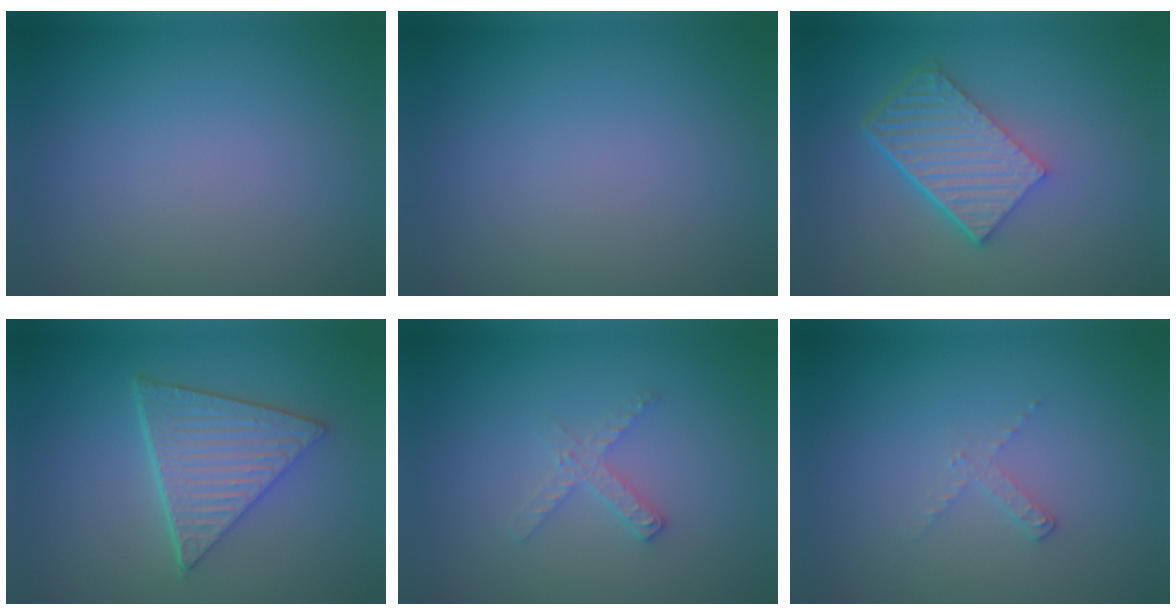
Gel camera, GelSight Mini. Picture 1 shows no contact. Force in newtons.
{"total": 0.0}
{"total": 6.0, "press": 4.0, "slide": 4.4}
{"total": 5.9, "press": 4.4, "slide": 3.8}
{"total": 1.7, "press": 1.7, "slide": 0.2}
{"total": 1.1, "press": 1.1, "slide": 0.2}